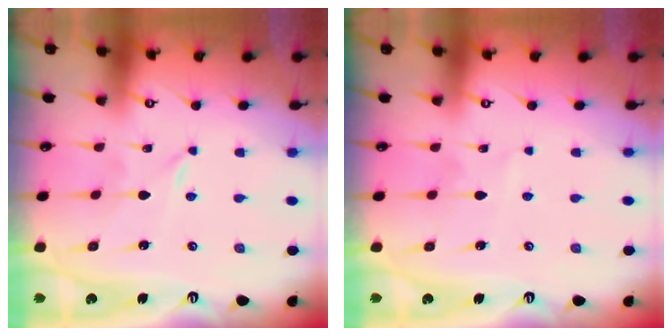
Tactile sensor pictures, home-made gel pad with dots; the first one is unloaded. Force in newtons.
{"total": 3.7, "press": 3.7, "slide": 0.4}